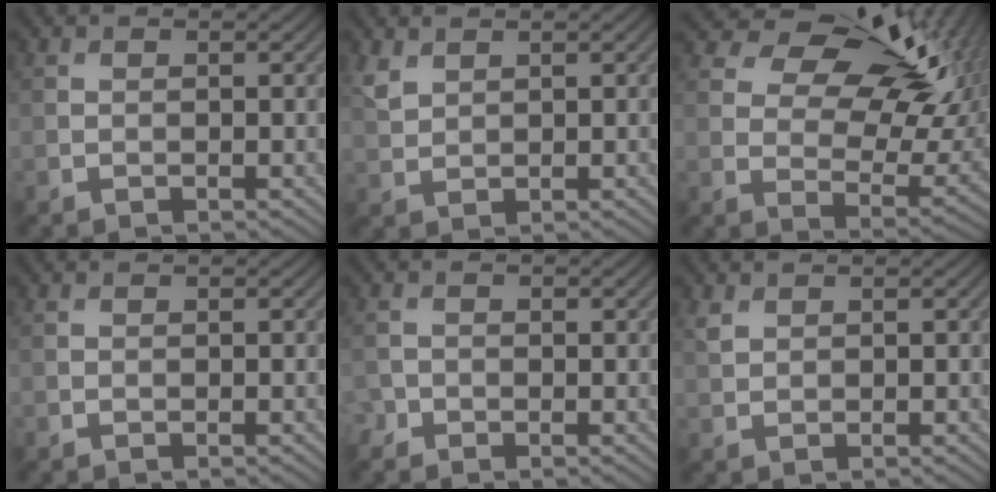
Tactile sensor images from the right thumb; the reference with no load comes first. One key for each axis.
{"total": 2.1, "fx": 1.5, "fy": 1.2, "fz": 0.9, "tx": -0.029, "ty": -0.001, "tz": 0.038}
{"total": 15.9, "fx": 8.1, "fy": 8.5, "fz": 10.7, "tx": -0.174, "ty": 0.016, "tz": 0.129}
{"total": 0.0}
{"total": 1.4, "fx": -0.8, "fy": 1.1, "fz": 0.2, "tx": -0.005, "ty": -0.002, "tz": -0.022}
{"total": 1.3, "fx": 0.9, "fy": 0.7, "fz": 0.6, "tx": -0.019, "ty": -0.001, "tz": 0.021}